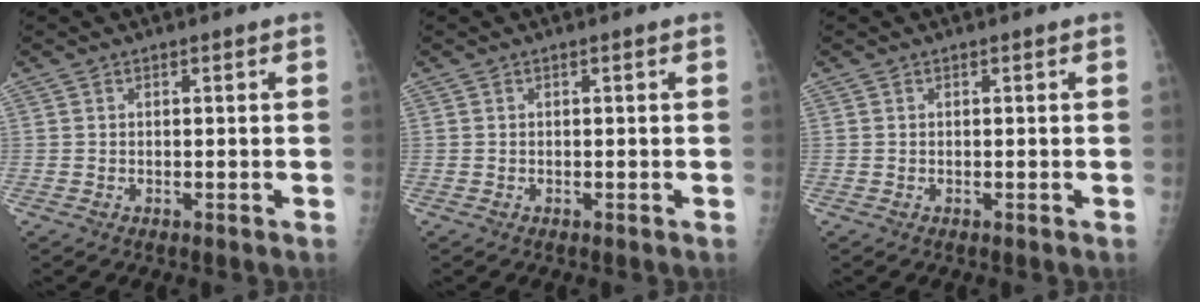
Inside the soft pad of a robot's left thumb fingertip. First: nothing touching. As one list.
[{"total": 0.0}, {"total": 0.0}]